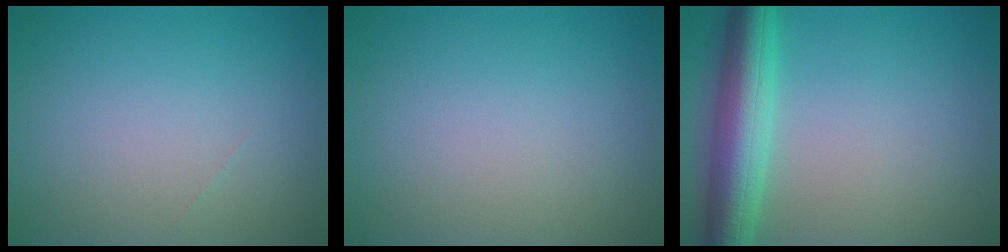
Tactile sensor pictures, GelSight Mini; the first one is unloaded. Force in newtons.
{"total": 0.0}
{"total": 6.6, "press": 6.6, "slide": 0.2}